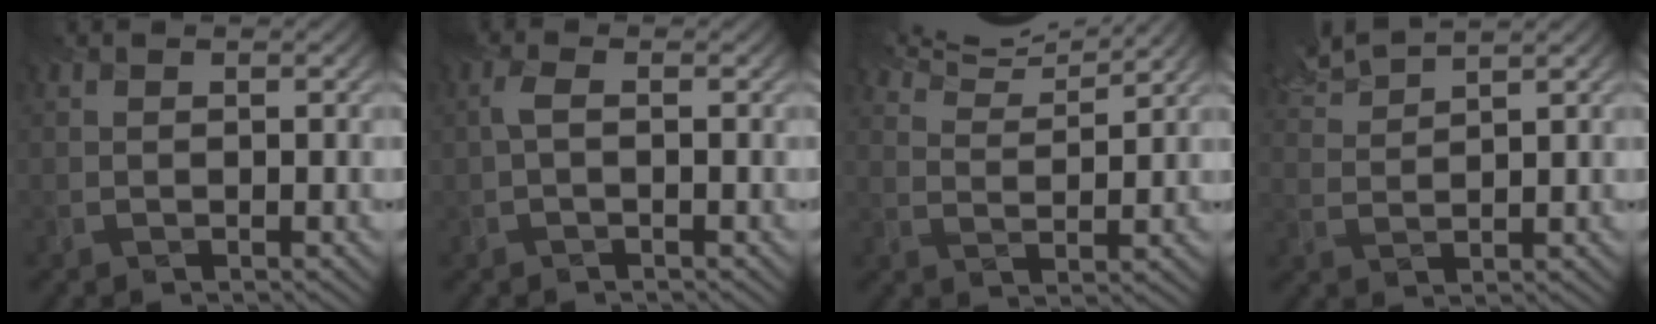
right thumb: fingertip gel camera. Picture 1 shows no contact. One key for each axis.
{"total": 1.5, "fx": 0.0, "fy": 0.4, "fz": 1.5, "tx": -0.035, "ty": 0.007, "tz": -0.003}
{"total": 8.0, "fx": 7.2, "fy": 1.0, "fz": 3.4, "tx": -0.080, "ty": 0.012, "tz": 0.121}
{"total": 4.8, "fx": 4.2, "fy": 0.6, "fz": 2.2, "tx": -0.052, "ty": 0.019, "tz": 0.084}